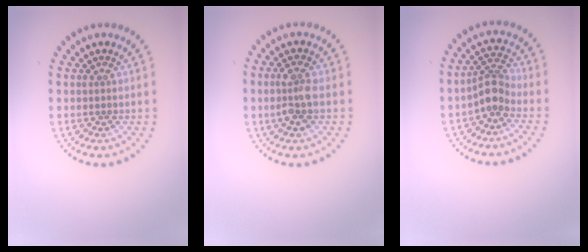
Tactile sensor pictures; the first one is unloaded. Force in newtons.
{"total": 2.8, "press": 2.7, "slide": 0.5}
{"total": 2.7, "press": 2.1, "slide": 1.8}